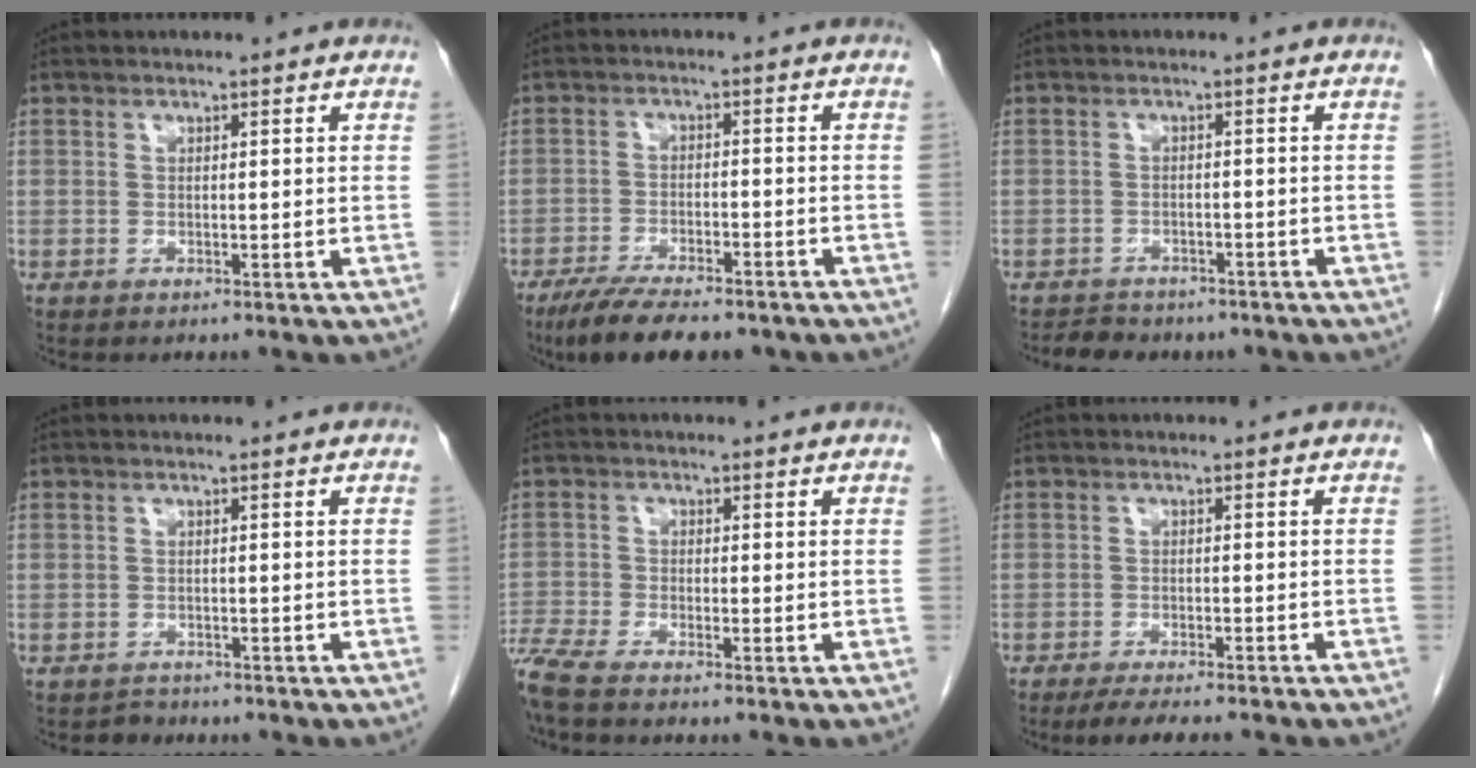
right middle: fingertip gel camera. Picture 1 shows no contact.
{"total": 11.9, "force": [-9.4, 3.2, 6.5], "torque": [-0.099, -0.015, -0.142]}
{"total": 5.8, "force": [-4.9, 2.7, 1.4], "torque": [-0.028, 0.003, -0.060]}
{"total": 1.3, "force": [-1.1, 0.4, -0.5], "torque": [0.004, -0.003, -0.018]}
{"total": 4.4, "force": [-4.0, -0.5, 1.8], "torque": [-0.045, -0.010, -0.081]}
{"total": 8.3, "force": [-7.0, 1.0, 4.3], "torque": [-0.055, -0.012, -0.099]}